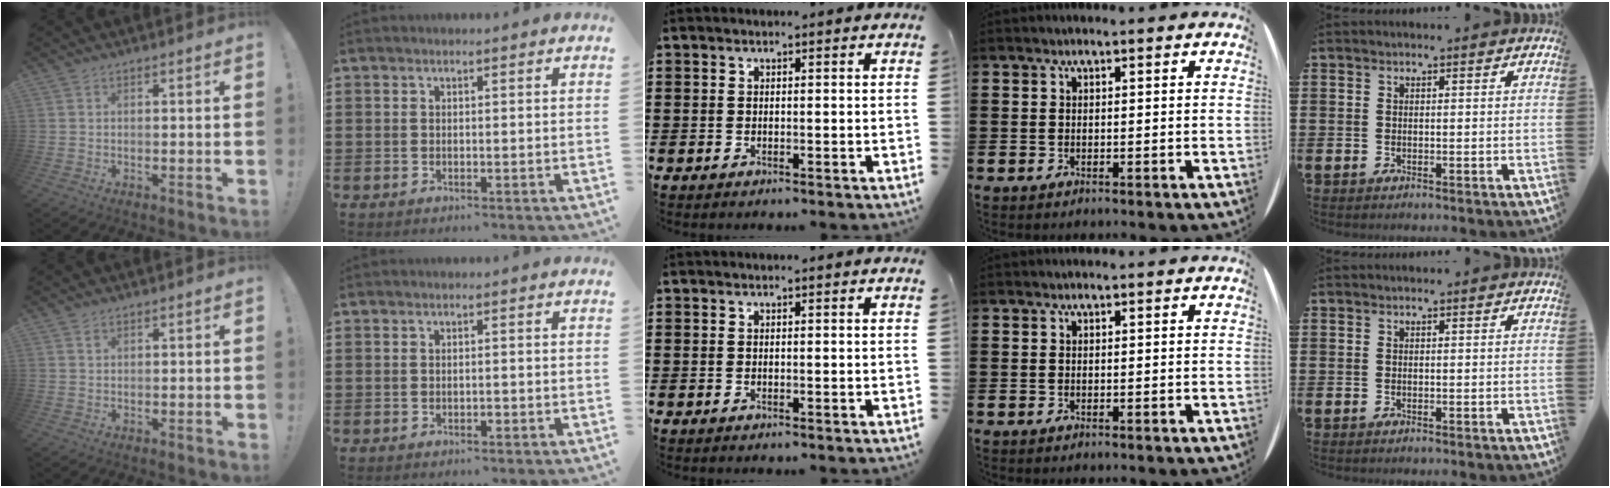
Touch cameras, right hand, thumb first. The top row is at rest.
{"thumb": {"total": 0.7, "force": [0.4, 0.4, 0.3], "torque": [-0.002, -0.002, 0.007]}, "index": {"total": 0.7, "force": [-0.3, 0.2, 0.6], "torque": [-0.013, -0.004, -0.005]}}